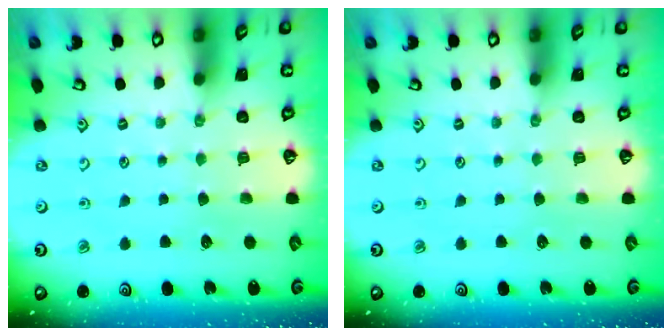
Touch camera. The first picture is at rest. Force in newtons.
{"total": 0.0}